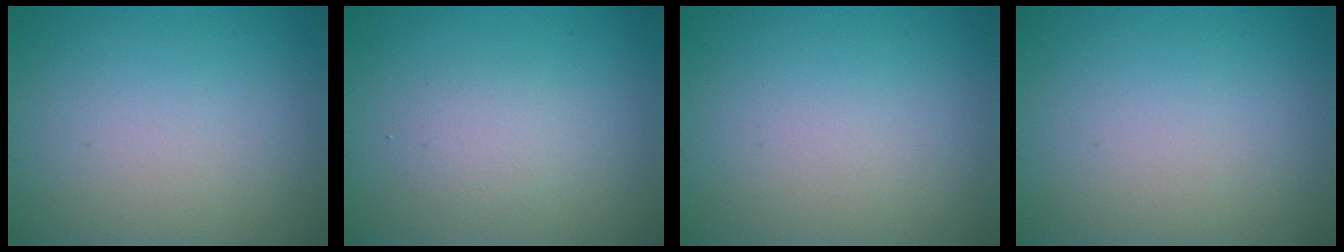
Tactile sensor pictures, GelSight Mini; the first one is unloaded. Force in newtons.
{"total": 1.6, "press": 1.6, "slide": 0.2}
{"total": 0.0}
{"total": 0.0}